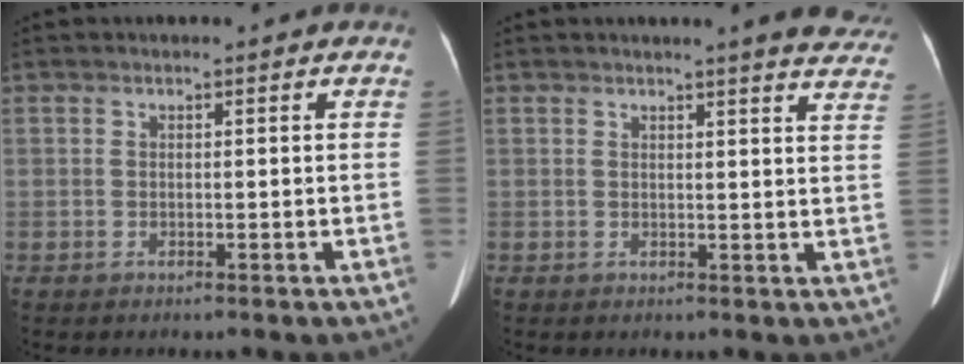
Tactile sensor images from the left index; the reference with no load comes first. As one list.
[{"total": 9.7, "force": [8.8, 0.9, 3.9], "torque": [-0.023, -0.024, 0.071]}]